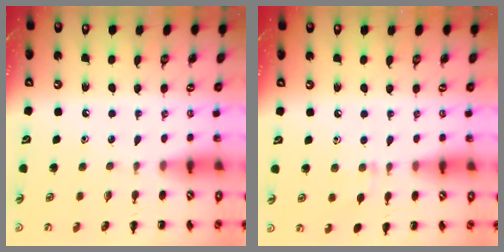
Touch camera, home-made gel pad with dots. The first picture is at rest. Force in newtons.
{"total": 5.0, "press": 4.6, "slide": 1.9}